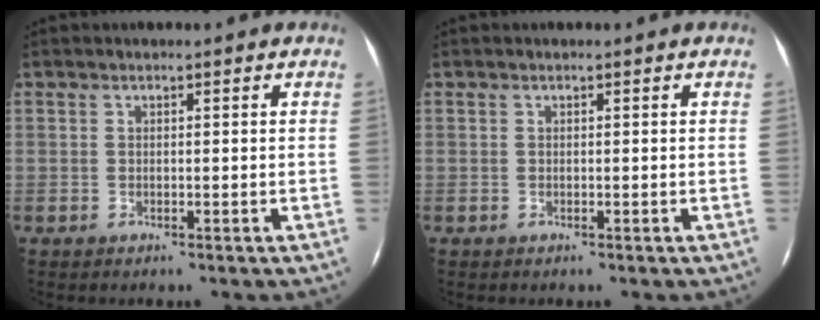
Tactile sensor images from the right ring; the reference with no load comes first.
{"total": 0.0}